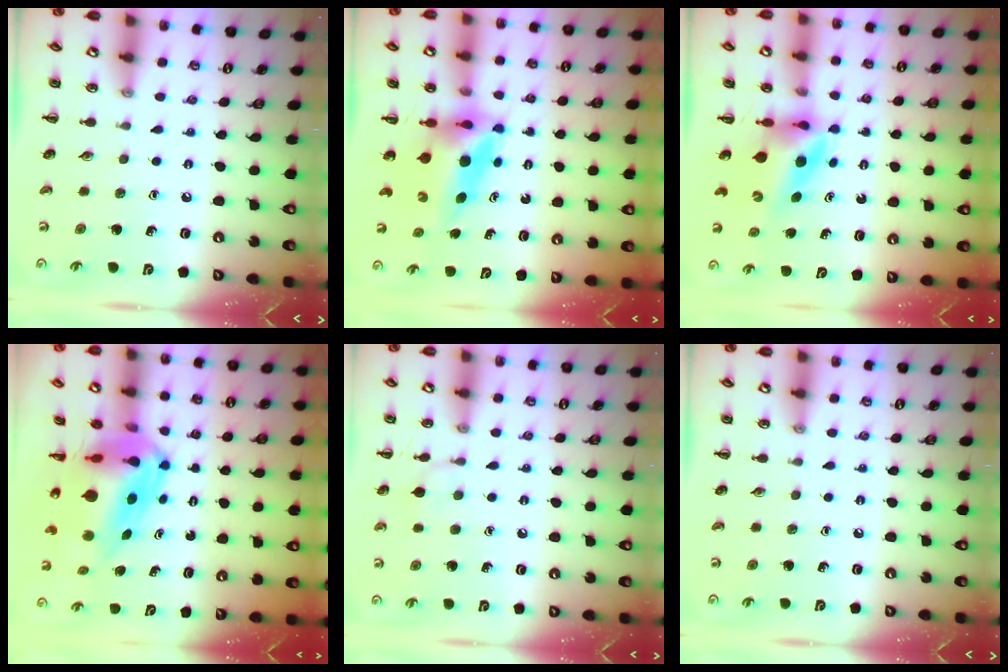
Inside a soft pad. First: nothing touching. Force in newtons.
{"total": 6.0, "press": 5.8, "slide": 1.6}
{"total": 5.9, "press": 5.7, "slide": 1.3}
{"total": 10.1, "press": 9.6, "slide": 3.2}
{"total": 7.1, "press": 6.7, "slide": 2.2}
{"total": 0.0}